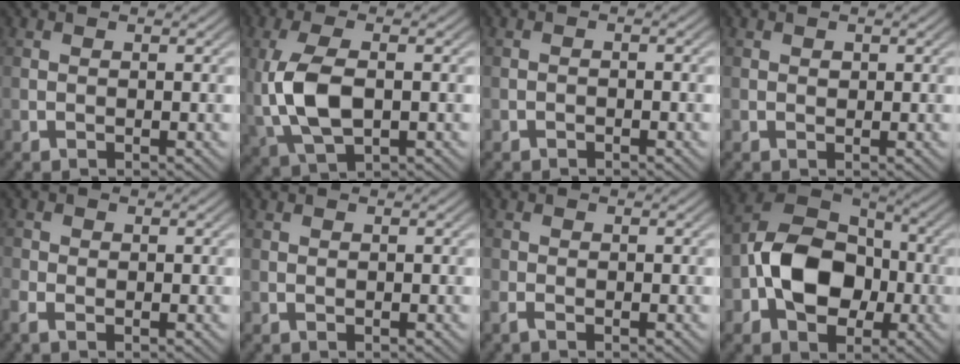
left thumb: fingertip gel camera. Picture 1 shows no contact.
{"total": 8.5, "force": [-0.7, 4.1, 7.4], "torque": [-0.177, 0.000, -0.012]}
{"total": 0.7, "force": [-0.6, 0.2, 0.3], "torque": [-0.004, 0.002, -0.010]}
{"total": 0.6, "force": [0.2, 0.5, 0.3], "torque": [-0.002, -0.003, 0.003]}
{"total": 2.2, "force": [-1.1, 1.4, 1.3], "torque": [-0.035, -0.004, -0.027]}
{"total": 0.0}
{"total": 1.2, "force": [-0.7, 0.4, 0.9], "torque": [-0.024, -0.001, -0.017]}
{"total": 11.1, "force": [-2.3, 7.9, 7.5], "torque": [-0.141, 0.008, -0.062]}